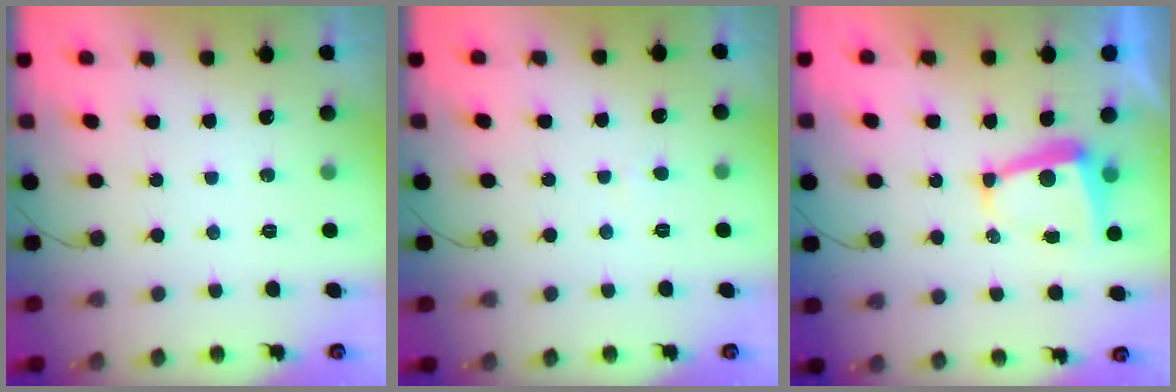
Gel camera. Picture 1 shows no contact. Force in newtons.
{"total": 0.7, "press": 0.7, "slide": 0.1}
{"total": 5.6, "press": 5.6, "slide": 0.5}